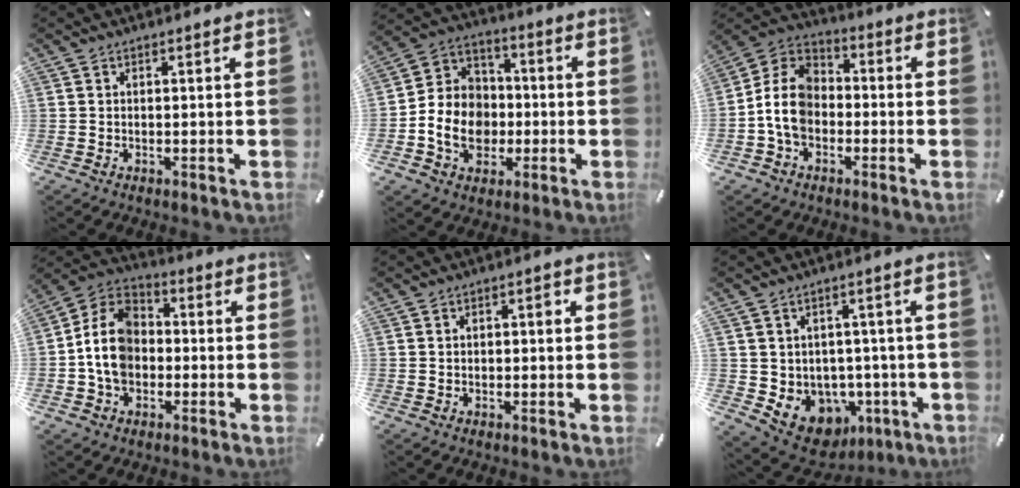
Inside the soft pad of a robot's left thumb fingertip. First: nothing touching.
{"total": 12.4, "force": [-3.5, 10.5, 5.5], "torque": [-0.115, 0.023, -0.058]}
{"total": 9.8, "force": [-2.9, 7.7, 5.3], "torque": [-0.143, 0.016, -0.062]}
{"total": 11.1, "force": [-2.3, 9.1, 6.0], "torque": [-0.152, 0.023, -0.047]}
{"total": 2.2, "force": [0.1, 1.3, 1.7], "torque": [-0.028, 0.005, -0.003]}
{"total": 7.3, "force": [-1.7, 6.8, 1.9], "torque": [-0.031, -0.017, -0.017]}